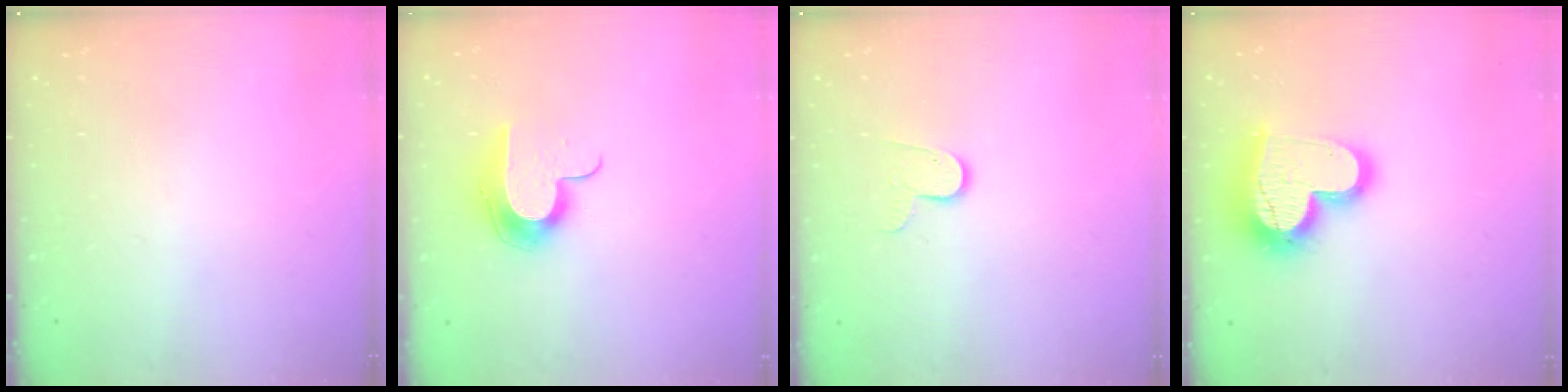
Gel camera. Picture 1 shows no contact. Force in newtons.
{"total": 11.6, "press": 11.6, "slide": 0.8}
{"total": 7.2, "press": 7.2, "slide": 0.3}
{"total": 19.6, "press": 19.6, "slide": 1.8}